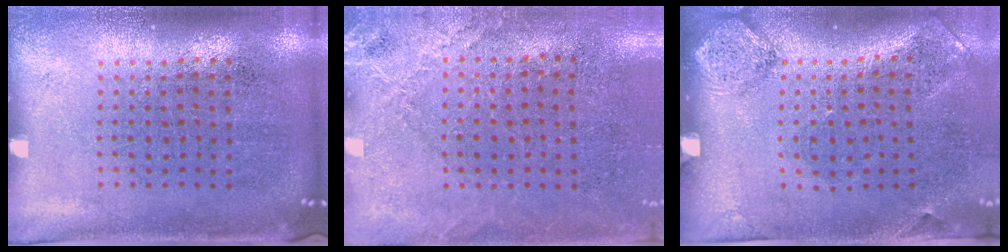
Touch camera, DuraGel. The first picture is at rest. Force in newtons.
{"total": 2.6, "press": 2.4, "slide": 1.0}
{"total": 1.9, "press": 1.1, "slide": 1.5}